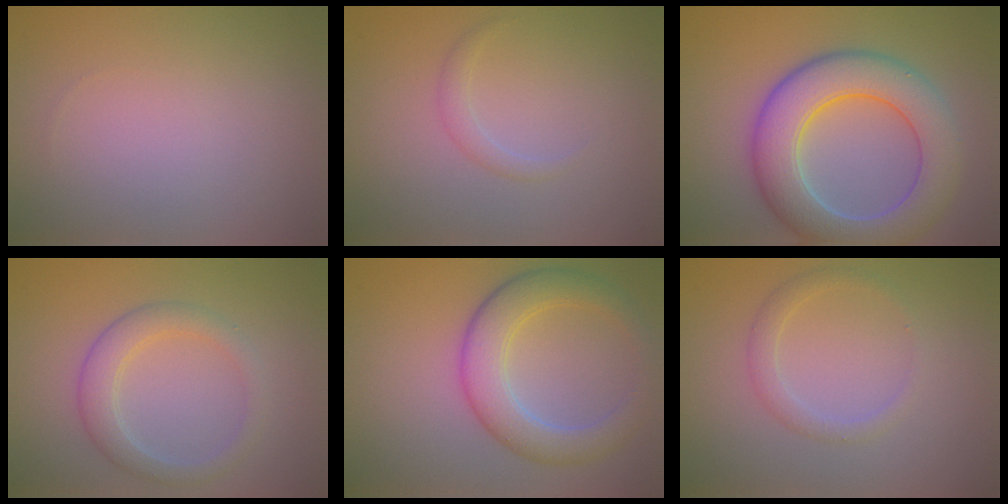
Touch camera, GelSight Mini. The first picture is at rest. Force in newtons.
{"total": 1.1, "press": 1.1, "slide": 0.1}
{"total": 8.5, "press": 8.5, "slide": 0.5}
{"total": 2.8, "press": 2.8, "slide": 0.2}
{"total": 5.3, "press": 5.3, "slide": 0.1}
{"total": 1.7, "press": 1.7, "slide": 0.0}